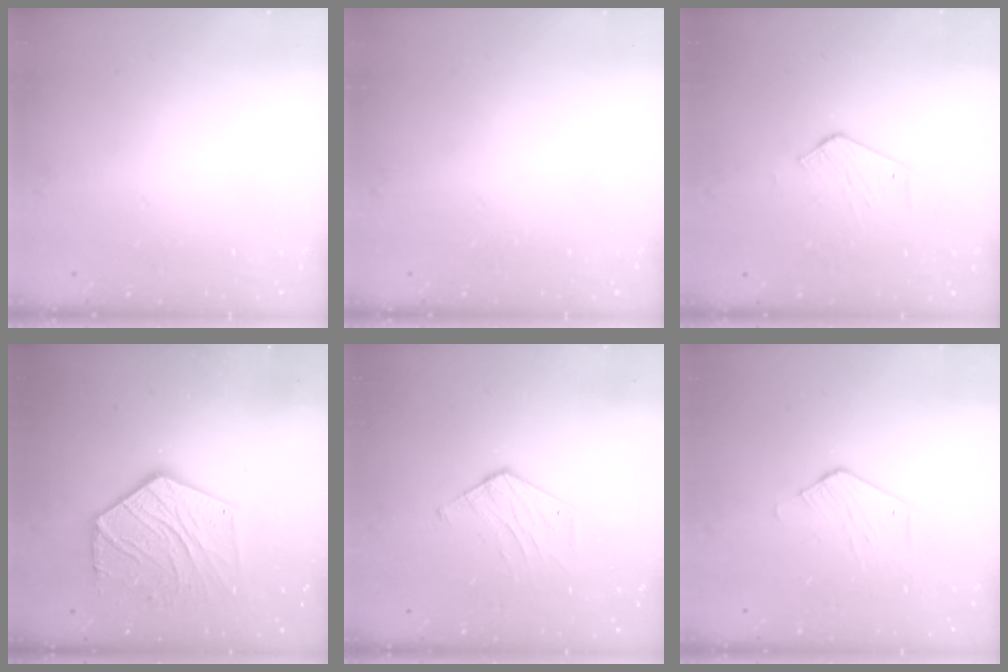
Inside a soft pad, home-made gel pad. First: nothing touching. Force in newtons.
{"total": 0.0}
{"total": 3.1, "press": 3.1, "slide": 0.2}
{"total": 14.8, "press": 14.8, "slide": 0.8}
{"total": 6.3, "press": 6.3, "slide": 0.5}
{"total": 2.6, "press": 2.6, "slide": 0.2}